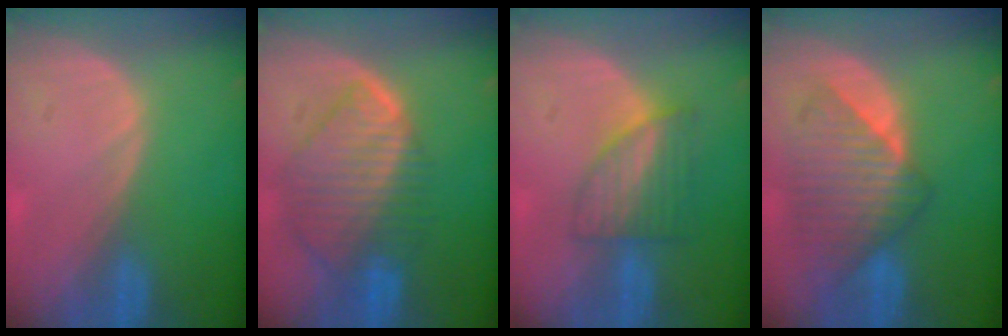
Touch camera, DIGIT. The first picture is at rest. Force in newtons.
{"total": 10.0, "press": 8.7, "slide": 4.9}
{"total": 6.1, "press": 5.7, "slide": 2.0}
{"total": 8.6, "press": 8.1, "slide": 2.7}